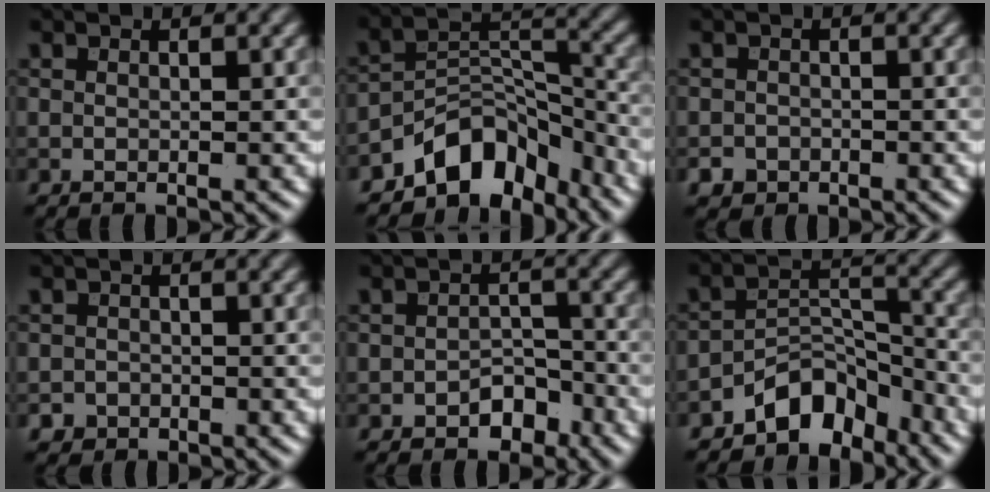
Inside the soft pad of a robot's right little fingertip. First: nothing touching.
{"total": 7.0, "force": [-5.3, 3.6, 2.7], "torque": [-0.022, 0.000, -0.098]}
{"total": 2.3, "force": [-1.6, 1.7, 0.2], "torque": [0.006, 0.000, -0.024]}
{"total": 1.5, "force": [-1.0, 1.1, -0.1], "torque": [0.009, 0.005, -0.015]}
{"total": 2.7, "force": [-1.6, 1.8, 1.3], "torque": [-0.013, 0.005, -0.025]}
{"total": 5.2, "force": [-4.1, 2.6, 1.9], "torque": [-0.012, 0.007, -0.079]}